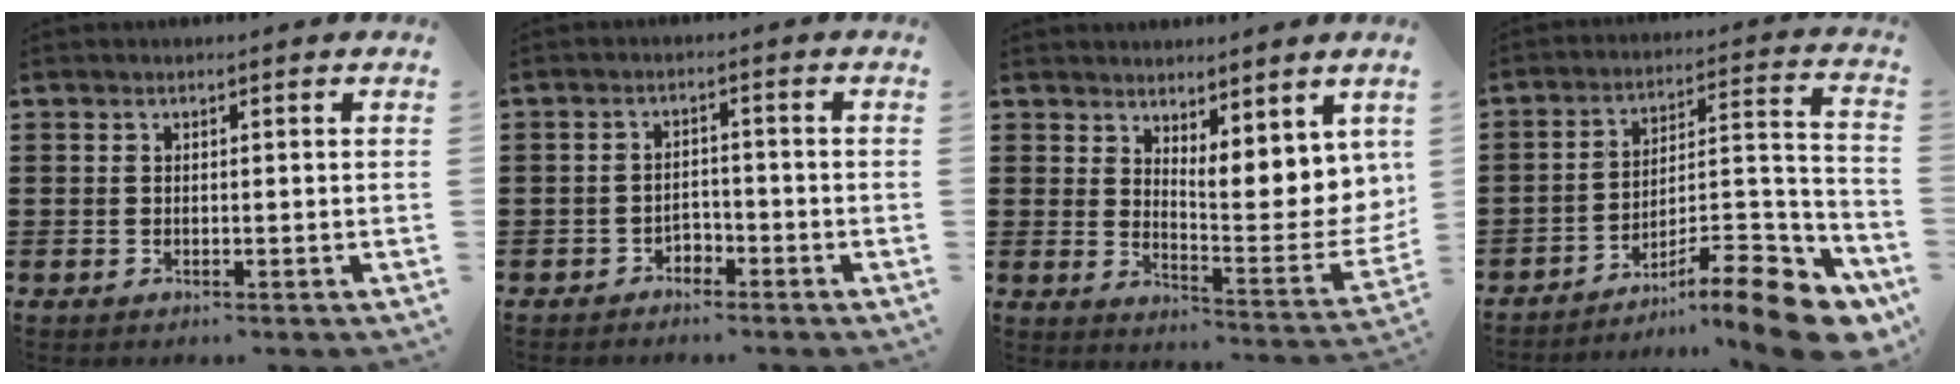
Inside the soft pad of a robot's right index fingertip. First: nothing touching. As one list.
[{"total": 2.2, "force": [-2.0, 0.8, 0.3], "torque": [-0.014, 0.002, -0.043]}, {"total": 7.3, "force": [4.8, 2.8, 4.6], "torque": [-0.067, -0.045, 0.084]}, {"total": 12.4, "force": [-9.0, 2.5, 8.1], "torque": [-0.091, 0.025, -0.166]}]